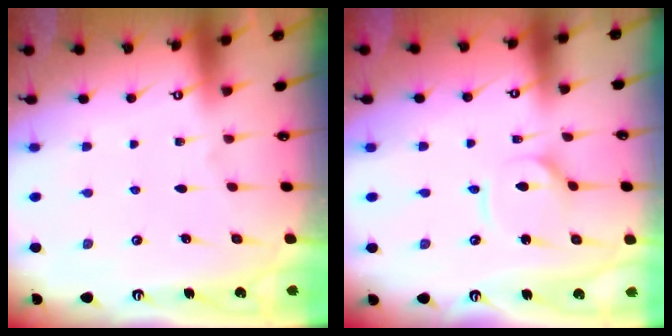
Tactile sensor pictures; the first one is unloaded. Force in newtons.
{"total": 3.8, "press": 3.8, "slide": 0.5}